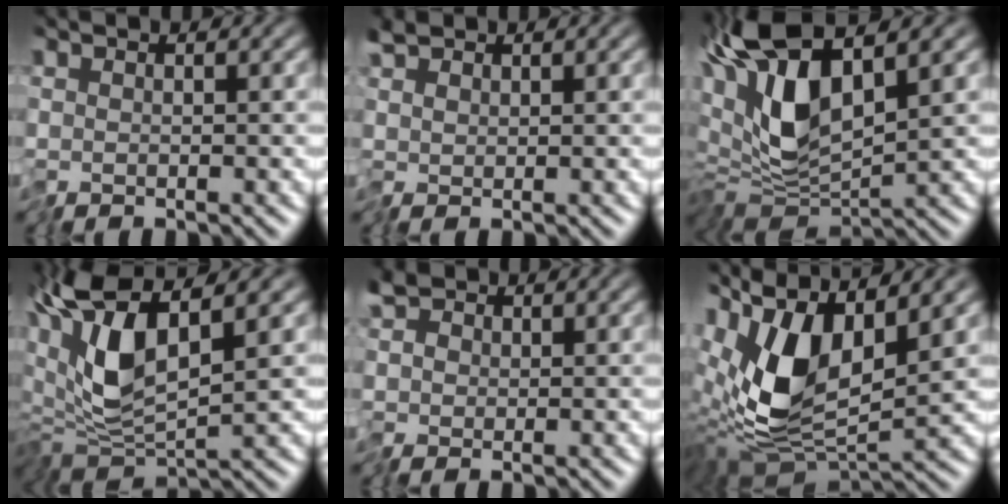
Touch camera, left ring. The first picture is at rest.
{"total": 1.7, "force": [0.7, 1.3, 0.9], "torque": [-0.026, 0.005, 0.011]}
{"total": 10.6, "force": [2.6, 5.1, 8.9], "torque": [-0.206, -0.006, 0.045]}
{"total": 8.3, "force": [1.3, 3.0, 7.7], "torque": [-0.170, 0.003, 0.019]}
{"total": 2.2, "force": [0.1, 1.9, 1.0], "torque": [-0.023, 0.005, -0.008]}
{"total": 9.7, "force": [1.4, 4.4, 8.5], "torque": [-0.180, -0.007, 0.020]}